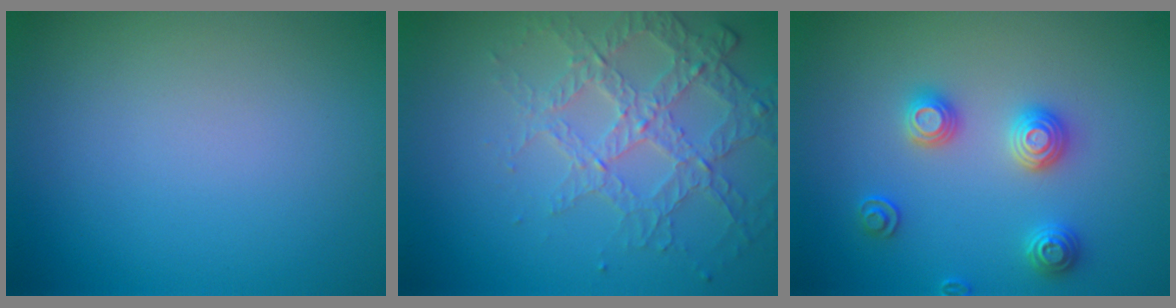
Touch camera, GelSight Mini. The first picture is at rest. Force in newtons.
{"total": 3.8, "press": 3.3, "slide": 1.9}
{"total": 2.8, "press": 2.8, "slide": 0.2}